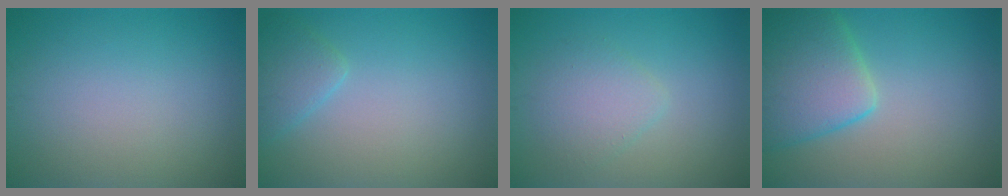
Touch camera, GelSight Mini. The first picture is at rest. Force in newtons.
{"total": 2.1, "press": 2.1, "slide": 0.1}
{"total": 2.5, "press": 2.5, "slide": 0.2}
{"total": 6.7, "press": 6.6, "slide": 0.4}